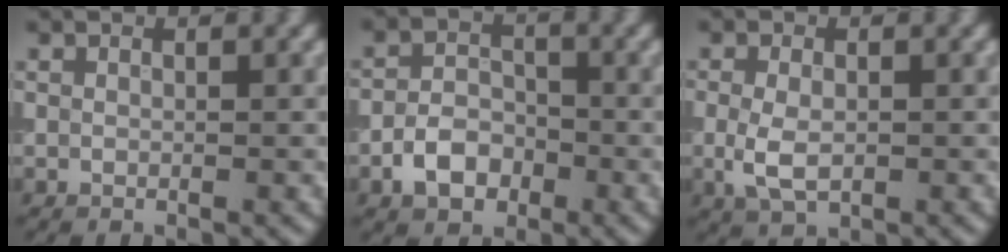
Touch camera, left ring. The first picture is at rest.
{"total": 3.6, "force": [-1.7, 2.5, 2.0], "torque": [-0.030, 0.005, -0.036]}
{"total": 3.2, "force": [-0.4, 1.9, 2.6], "torque": [-0.058, -0.004, -0.007]}